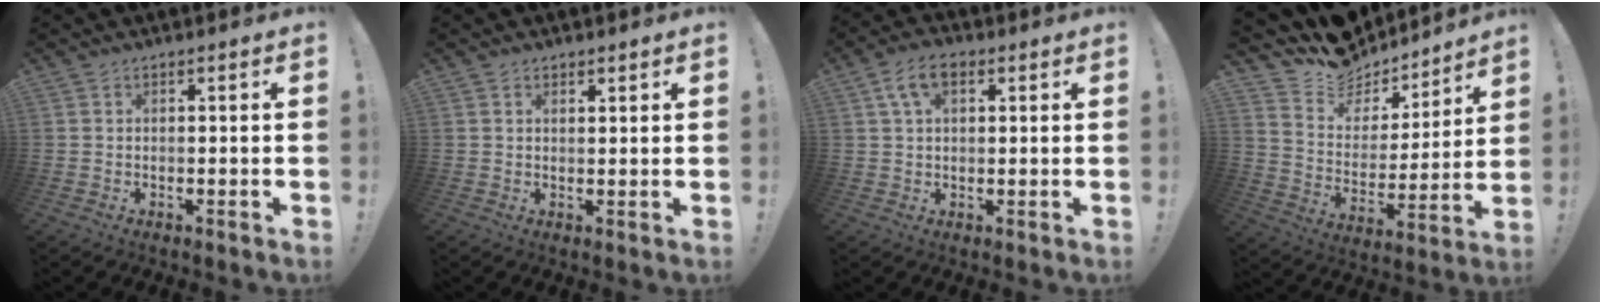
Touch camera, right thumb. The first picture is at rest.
{"total": 1.1, "force": [0.9, 0.5, 0.5], "torque": [-0.001, -0.005, 0.015]}
{"total": 7.6, "force": [2.9, 4.4, 5.5], "torque": [-0.097, 0.009, 0.056]}
{"total": 11.7, "force": [9.8, 6.1, 2.4], "torque": [-0.050, -0.084, 0.174]}